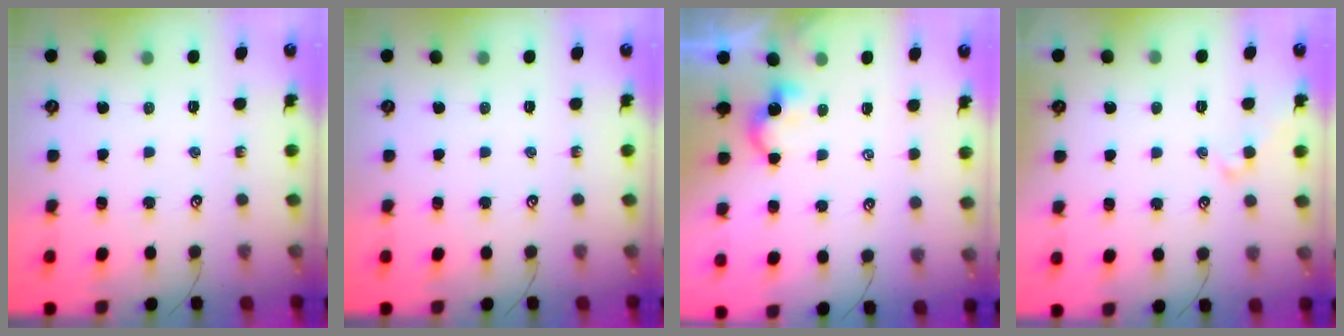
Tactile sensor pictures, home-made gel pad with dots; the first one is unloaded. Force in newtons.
{"total": 0.0}
{"total": 2.1, "press": 2.1, "slide": 0.3}
{"total": 1.3, "press": 1.2, "slide": 0.4}